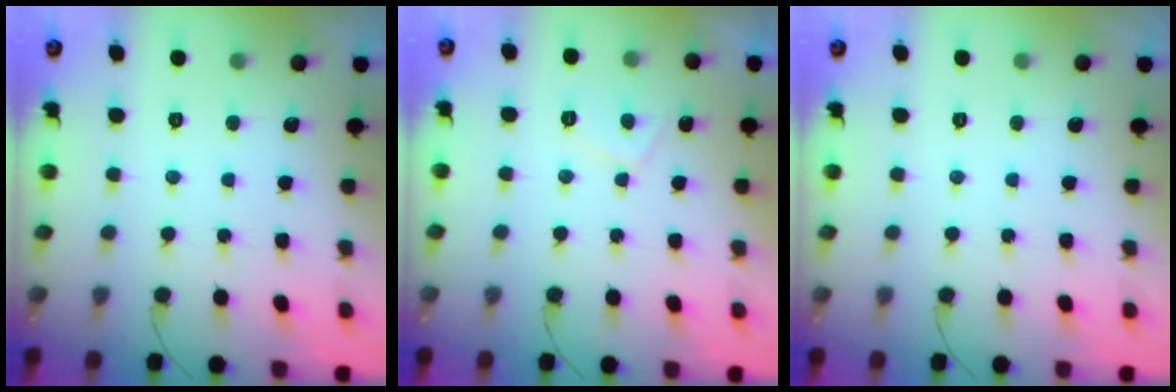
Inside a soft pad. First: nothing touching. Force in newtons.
{"total": 3.1, "press": 3.0, "slide": 0.7}
{"total": 0.0}